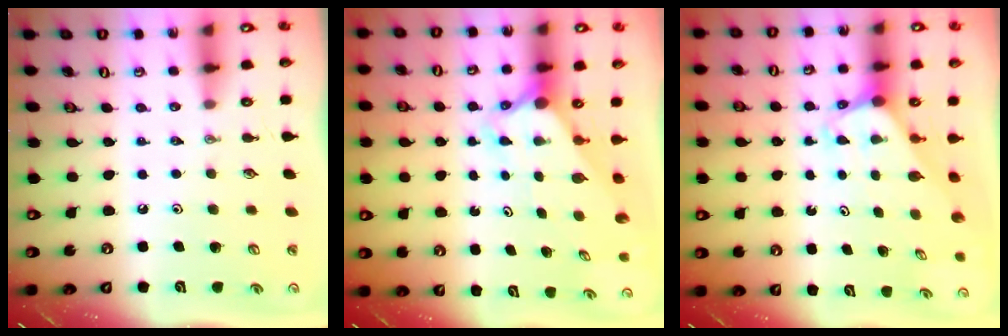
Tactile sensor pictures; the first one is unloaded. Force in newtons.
{"total": 3.3, "press": 3.3, "slide": 0.1}
{"total": 1.9, "press": 1.9, "slide": 0.2}